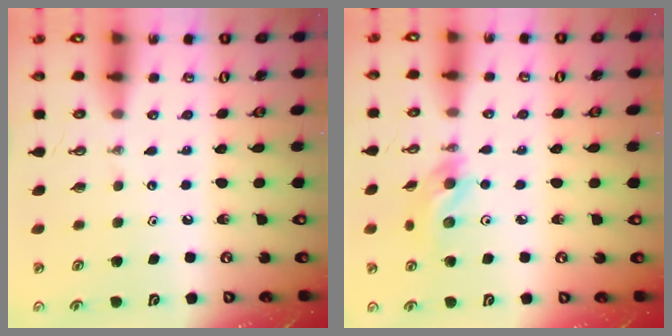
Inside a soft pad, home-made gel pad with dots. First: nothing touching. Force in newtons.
{"total": 10.4, "press": 10.2, "slide": 2.2}